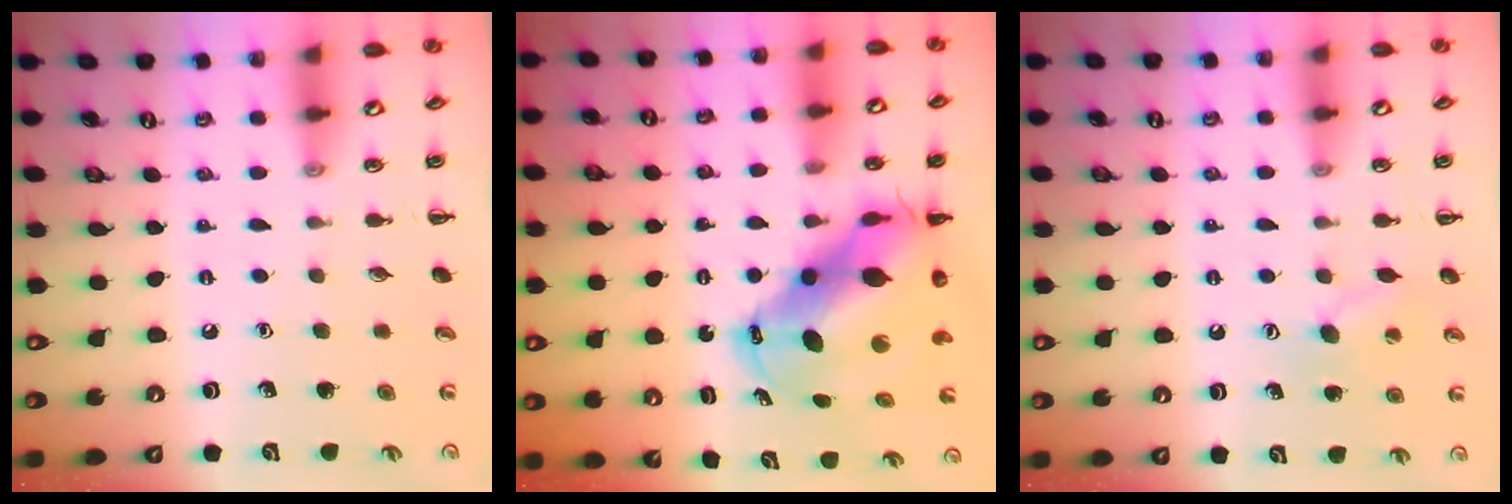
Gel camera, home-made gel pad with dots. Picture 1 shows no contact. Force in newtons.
{"total": 13.2, "press": 12.7, "slide": 3.8}
{"total": 7.2, "press": 7.1, "slide": 1.2}